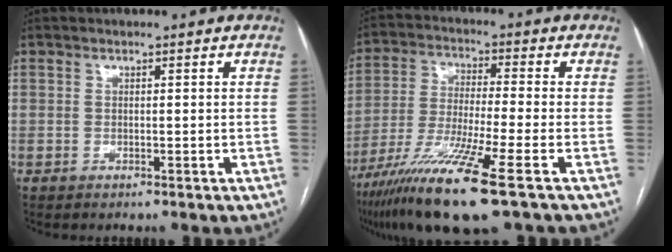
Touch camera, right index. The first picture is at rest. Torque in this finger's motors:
{"motor_torque": [1.74, -0.40, 1.05, 0.21]}